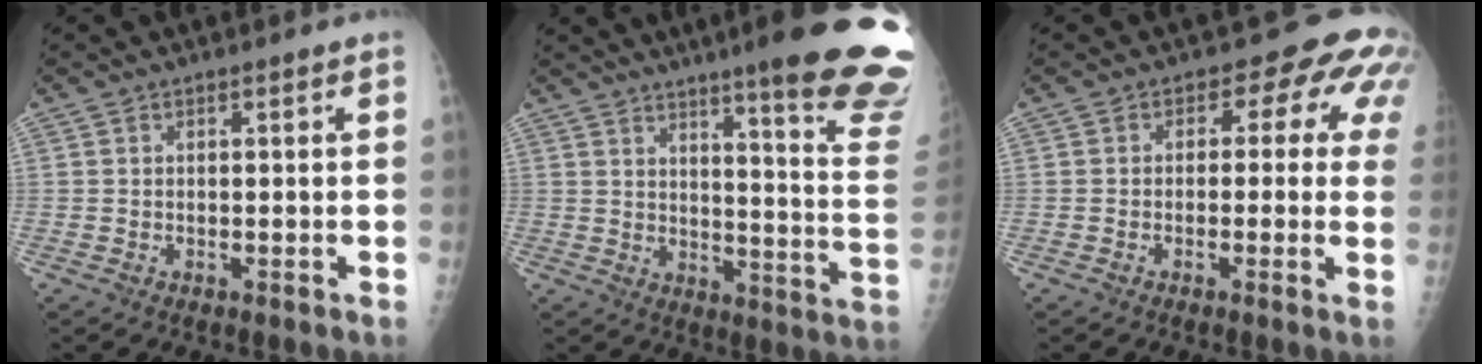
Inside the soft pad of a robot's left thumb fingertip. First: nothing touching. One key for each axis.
{"total": 24.9, "fx": 18.2, "fy": 2.5, "fz": 16.8, "tx": -0.181, "ty": -0.118, "tz": 0.226}
{"total": 8.6, "fx": 1.6, "fy": 5.1, "fz": 6.7, "tx": -0.028, "ty": 0.021, "tz": 0.003}